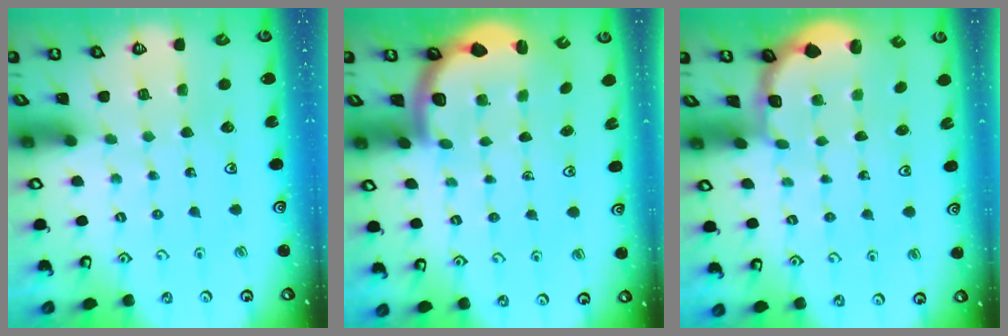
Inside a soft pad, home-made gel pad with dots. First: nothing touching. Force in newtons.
{"total": 4.8, "press": 4.3, "slide": 2.1}
{"total": 1.7, "press": 1.5, "slide": 0.6}